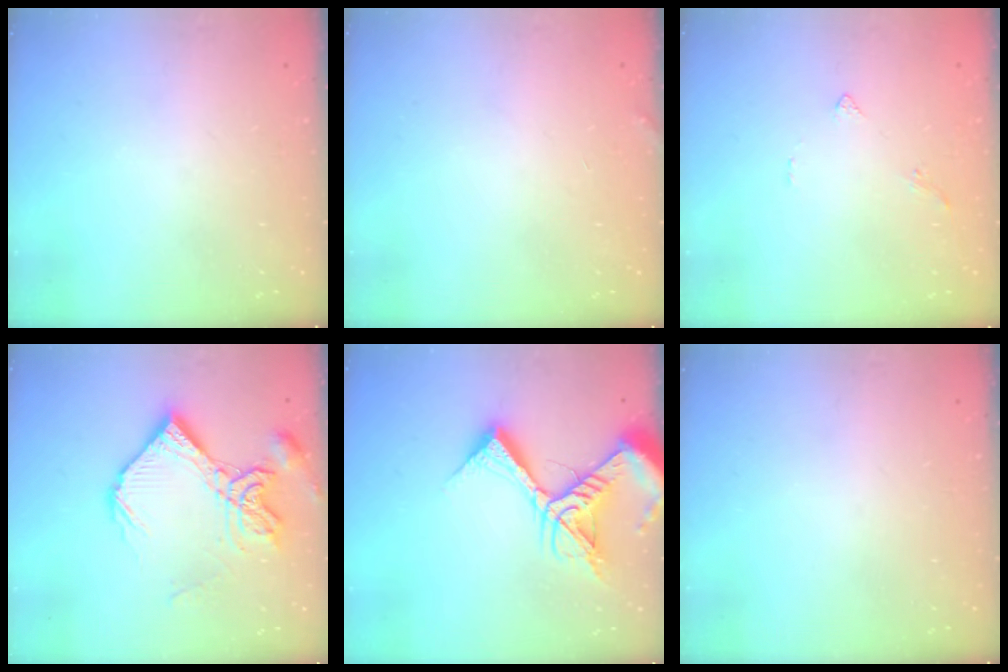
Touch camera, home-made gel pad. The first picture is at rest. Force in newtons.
{"total": 2.0, "press": 2.0, "slide": 0.2}
{"total": 1.4, "press": 1.4, "slide": 0.4}
{"total": 15.6, "press": 15.5, "slide": 1.8}
{"total": 16.4, "press": 16.4, "slide": 0.9}
{"total": 0.0}